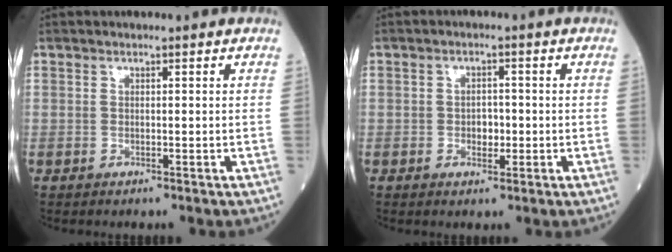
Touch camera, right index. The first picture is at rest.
{"total": 2.5, "force": [-0.5, 1.6, 1.8], "torque": [-0.022, 0.005, -0.006]}